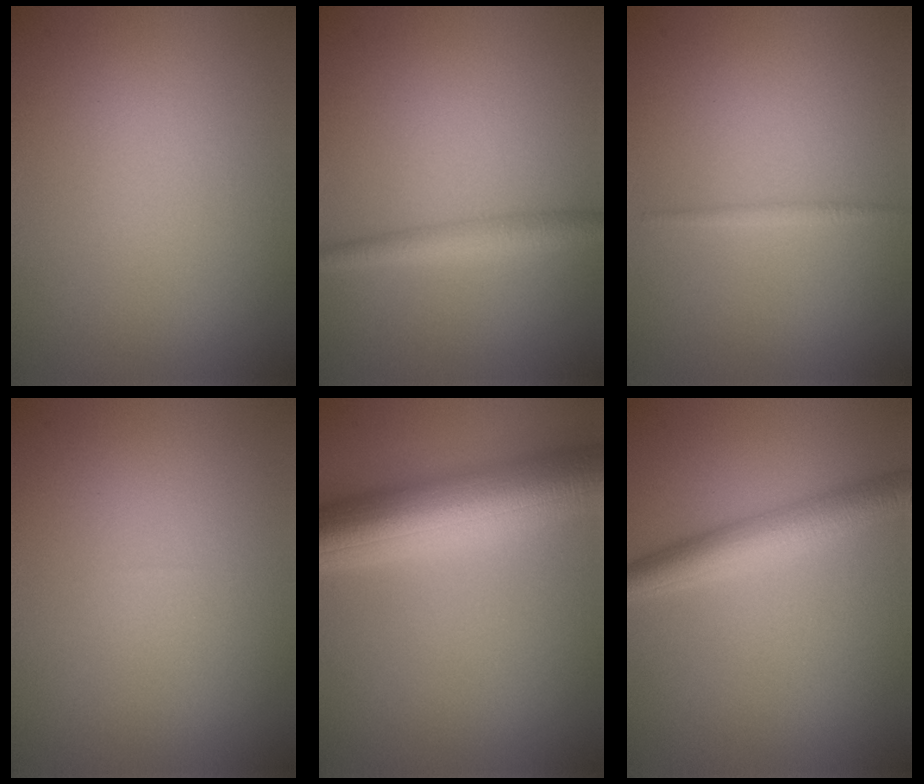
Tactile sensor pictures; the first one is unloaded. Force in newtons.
{"total": 2.4, "press": 2.4, "slide": 0.0}
{"total": 0.7, "press": 0.7, "slide": 0.0}
{"total": 0.0}
{"total": 10.4, "press": 10.4, "slide": 0.1}
{"total": 4.4, "press": 4.4, "slide": 0.2}